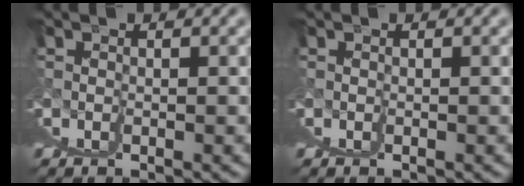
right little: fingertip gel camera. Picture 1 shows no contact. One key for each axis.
{"total": 0.0}